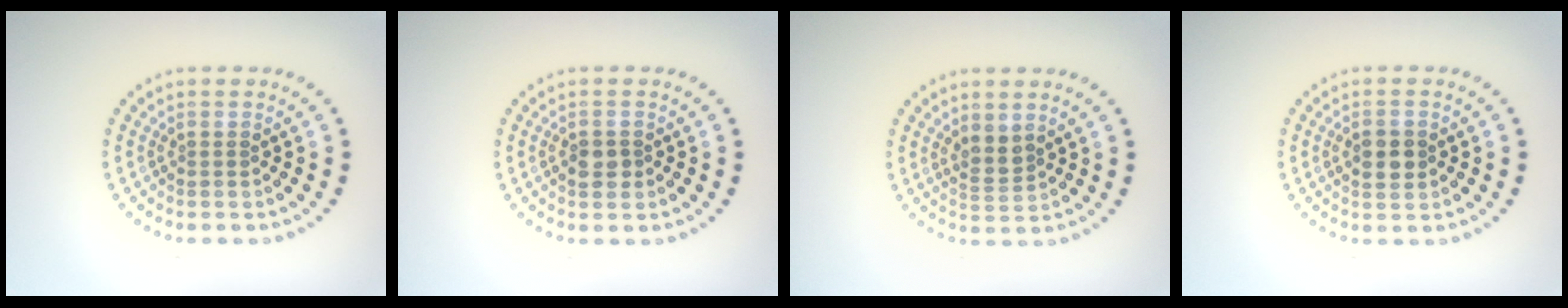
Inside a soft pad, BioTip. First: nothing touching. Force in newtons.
{"total": 1.6, "press": 1.6, "slide": 0.3}
{"total": 1.8, "press": 1.6, "slide": 1.0}
{"total": 2.9, "press": 2.9, "slide": 0.1}